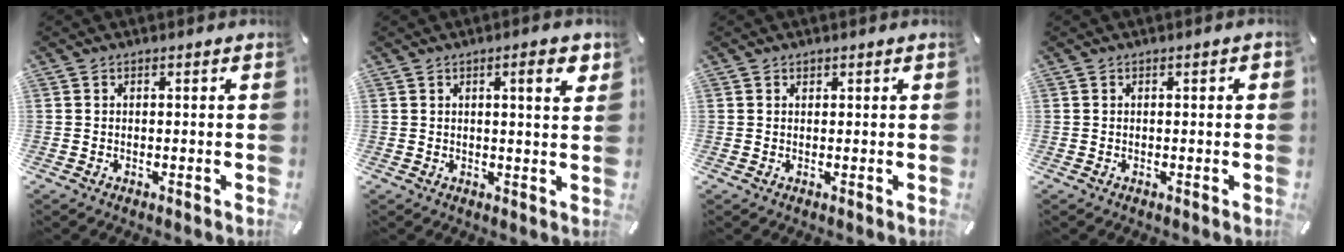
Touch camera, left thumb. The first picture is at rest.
{"total": 5.9, "force": [2.3, 1.1, 5.3], "torque": [-0.075, -0.007, 0.029]}
{"total": 0.6, "force": [0.4, 0.4, 0.1], "torque": [0.000, 0.001, 0.007]}
{"total": 0.8, "force": [0.0, 0.3, 0.7], "torque": [-0.014, 0.003, -0.001]}